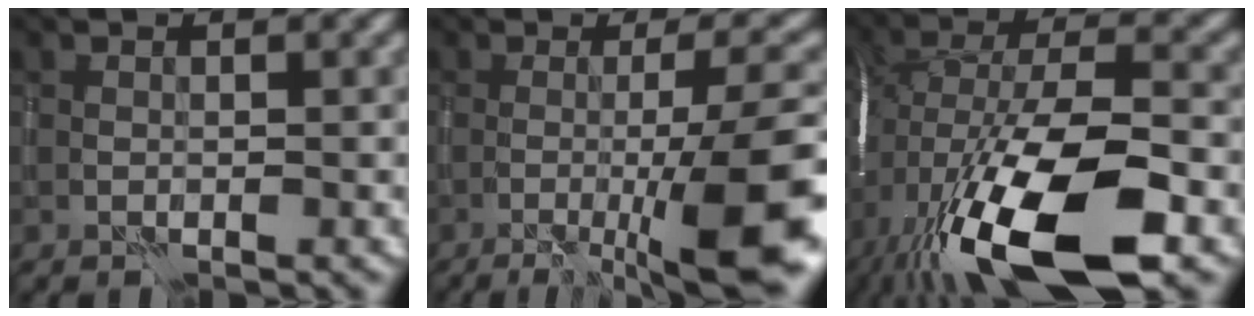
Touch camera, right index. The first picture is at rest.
{"total": 11.2, "force": [-2.6, 2.3, 10.7], "torque": [-0.128, -0.005, -0.033]}
{"total": 16.9, "force": [-7.6, 6.5, 13.6], "torque": [-0.262, -0.019, -0.138]}